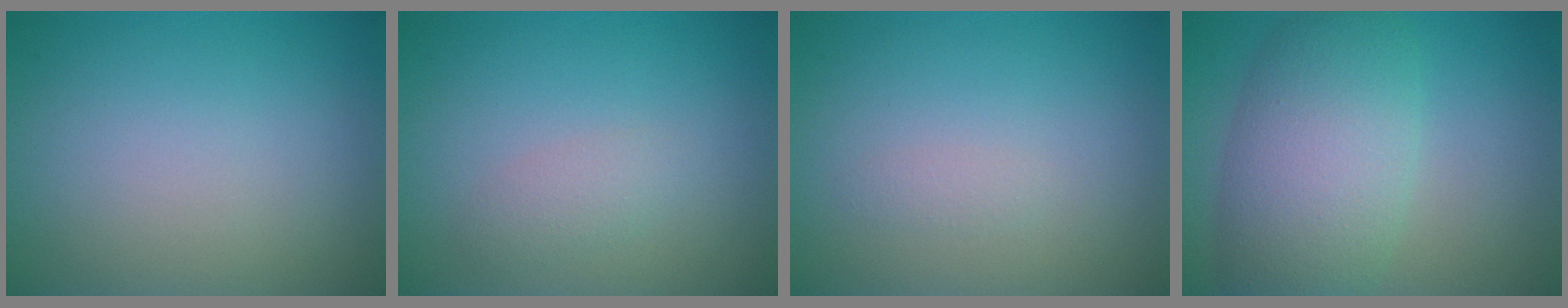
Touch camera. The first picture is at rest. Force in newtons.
{"total": 1.3, "press": 1.3, "slide": 0.0}
{"total": 0.6, "press": 0.6, "slide": 0.0}
{"total": 7.9, "press": 7.9, "slide": 0.3}